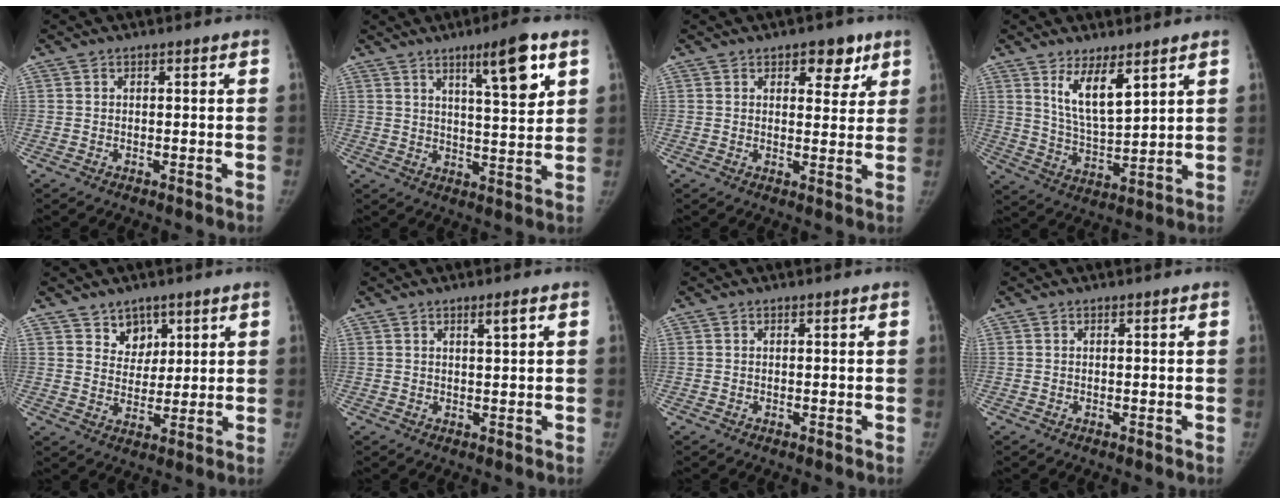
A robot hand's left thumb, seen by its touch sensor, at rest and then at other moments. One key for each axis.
{"total": 10.4, "fx": 5.4, "fy": 1.7, "fz": 8.7, "tx": -0.125, "ty": -0.030, "tz": 0.085}
{"total": 6.0, "fx": 3.4, "fy": 3.5, "fz": 3.6, "tx": -0.013, "ty": -0.015, "tz": 0.041}
{"total": 8.8, "fx": 5.1, "fy": 2.8, "fz": 6.7, "tx": -0.108, "ty": -0.046, "tz": 0.103}
{"total": 5.3, "fx": 3.4, "fy": 4.0, "fz": 0.8, "tx": 0.021, "ty": -0.025, "tz": 0.063}
{"total": 1.5, "fx": 0.9, "fy": 0.0, "fz": 1.3, "tx": -0.021, "ty": -0.007, "tz": 0.015}
{"total": 0.0}
{"total": 0.0}